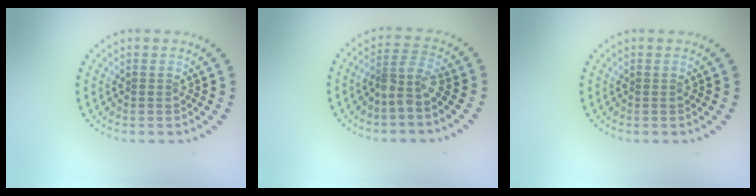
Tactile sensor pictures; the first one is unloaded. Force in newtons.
{"total": 2.6, "press": 1.9, "slide": 1.8}
{"total": 0.0}